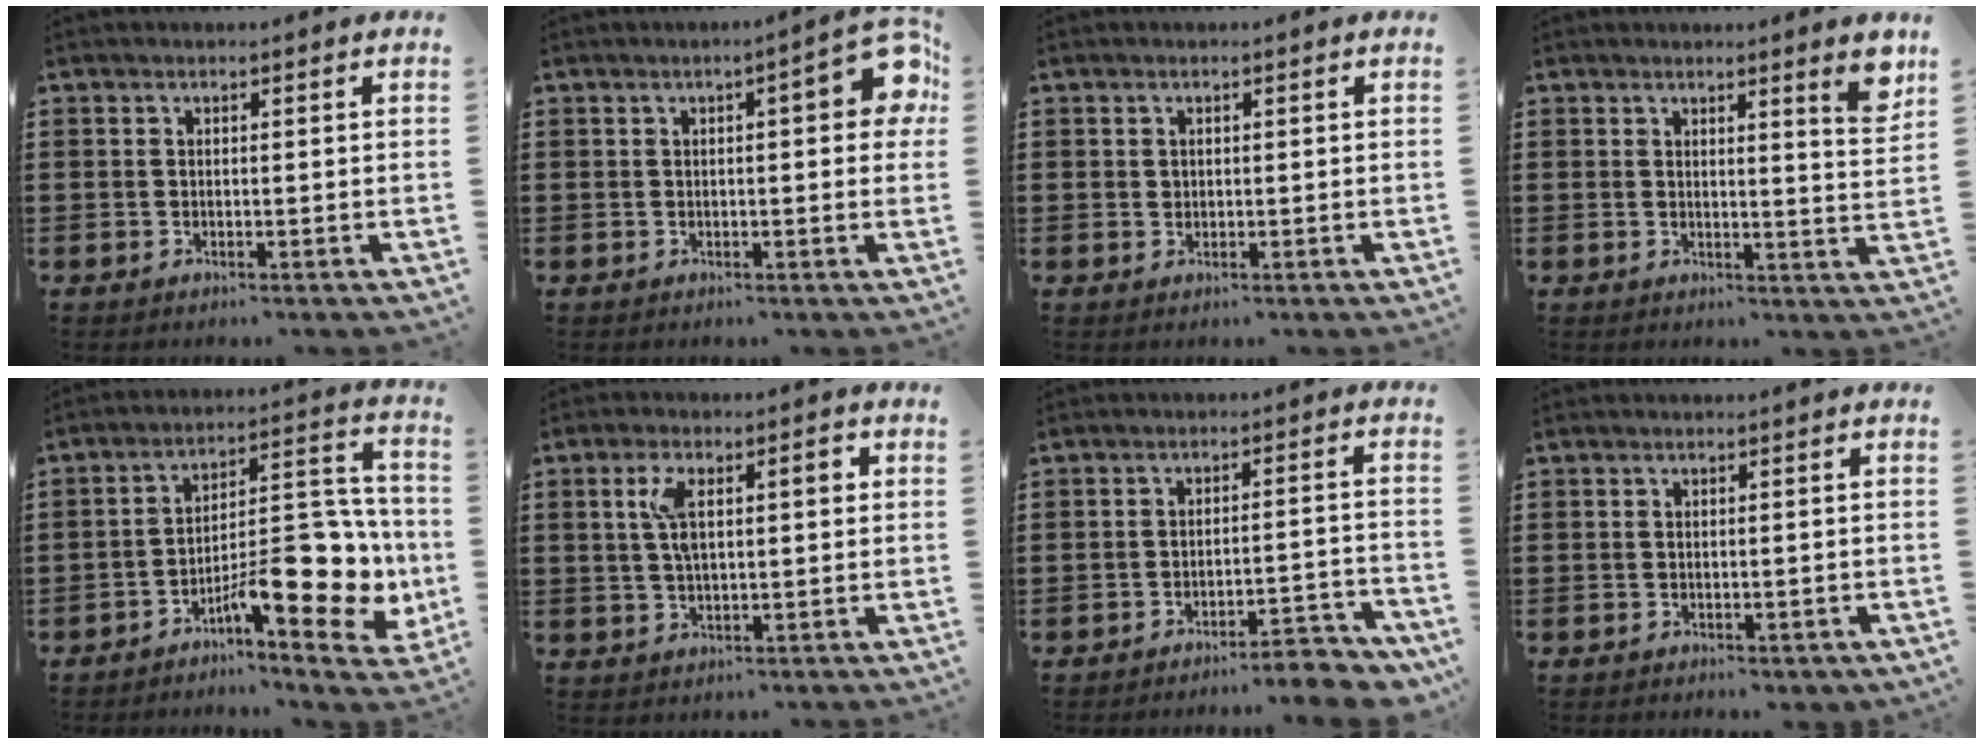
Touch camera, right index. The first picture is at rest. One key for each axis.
{"total": 6.1, "fx": 1.3, "fy": 1.1, "fz": 5.8, "tx": -0.078, "ty": -0.004, "tz": 0.013}
{"total": 0.7, "fx": 0.2, "fy": 0.7, "fz": 0.2, "tx": -0.006, "ty": 0.003, "tz": 0.005}
{"total": 4.0, "fx": 2.9, "fy": -1.0, "fz": 2.5, "tx": -0.032, "ty": -0.018, "tz": 0.045}
{"total": 12.6, "fx": -5.5, "fy": 4.7, "fz": 10.3, "tx": -0.130, "ty": -0.001, "tz": -0.100}
{"total": 6.2, "fx": 1.4, "fy": 2.2, "fz": 5.6, "tx": -0.105, "ty": 0.008, "tz": 0.019}
{"total": 4.7, "fx": -4.4, "fy": -0.2, "fz": 1.7, "tx": -0.028, "ty": -0.008, "tz": -0.085}
{"total": 0.6, "fx": -0.6, "fy": 0.0, "fz": 0.1, "tx": -0.003, "ty": -0.004, "tz": -0.012}